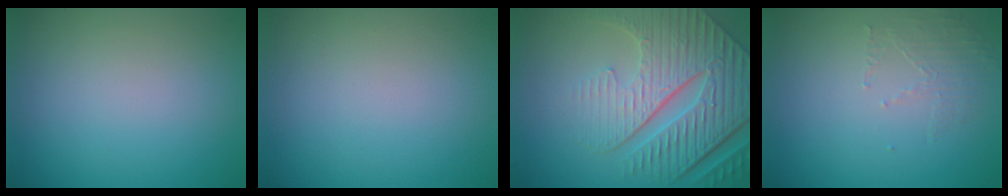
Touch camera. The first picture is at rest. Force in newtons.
{"total": 0.0}
{"total": 8.3, "press": 6.2, "slide": 5.5}
{"total": 1.5, "press": 0.5, "slide": 1.4}